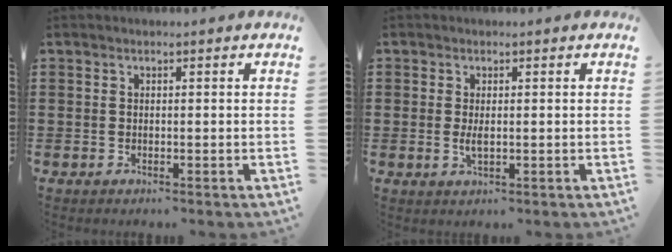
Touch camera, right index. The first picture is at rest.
{"total": 1.8, "force": [0.0, 0.7, 1.7], "torque": [-0.032, -0.001, 0.001]}